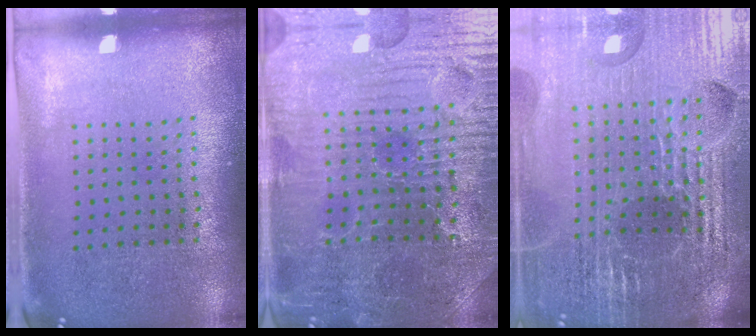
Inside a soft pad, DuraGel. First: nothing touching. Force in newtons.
{"total": 4.1, "press": 4.0, "slide": 0.5}
{"total": 5.9, "press": 5.3, "slide": 2.6}